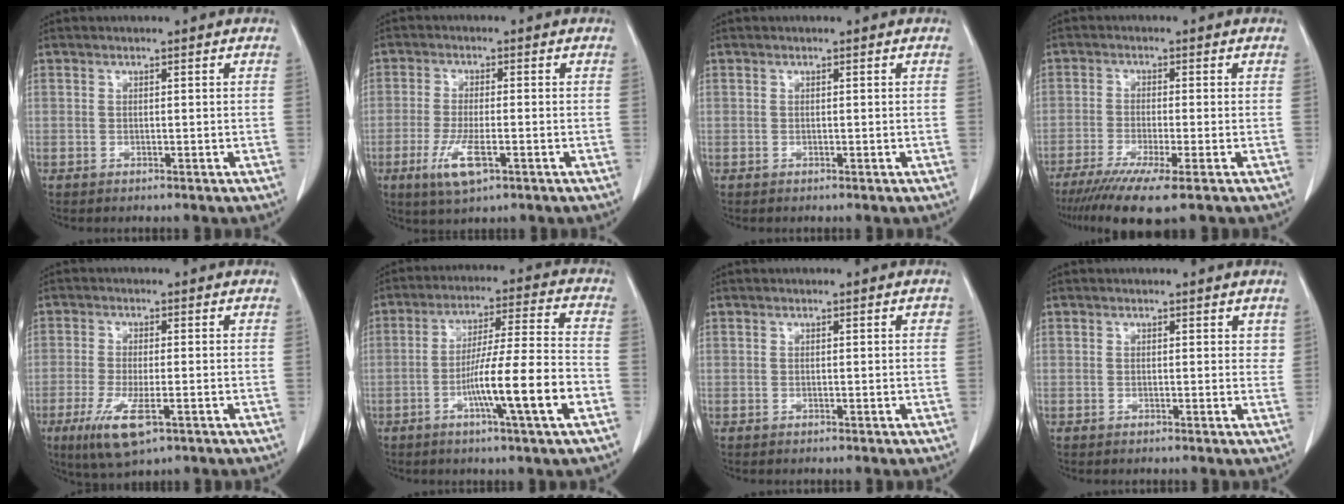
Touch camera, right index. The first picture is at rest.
{"total": 6.3, "force": [-2.7, 1.4, 5.5], "torque": [-0.112, -0.013, -0.045]}
{"total": 0.0}
{"total": 9.0, "force": [-5.9, 0.3, 6.8], "torque": [-0.112, -0.023, -0.095]}
{"total": 7.7, "force": [-3.6, 1.8, 6.5], "torque": [-0.131, -0.022, -0.058]}
{"total": 13.0, "force": [-4.7, -0.5, 12.1], "torque": [-0.207, -0.002, -0.080]}
{"total": 0.7, "force": [0.2, 0.3, 0.6], "torque": [-0.007, 0.005, 0.003]}
{"total": 1.5, "force": [1.0, 1.0, 0.6], "torque": [0.005, -0.002, 0.006]}